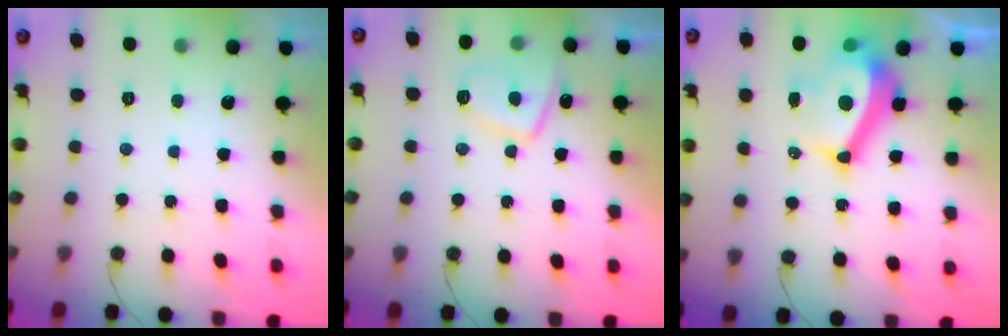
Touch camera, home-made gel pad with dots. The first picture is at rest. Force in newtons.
{"total": 9.4, "press": 9.3, "slide": 1.2}
{"total": 10.4, "press": 9.9, "slide": 3.1}